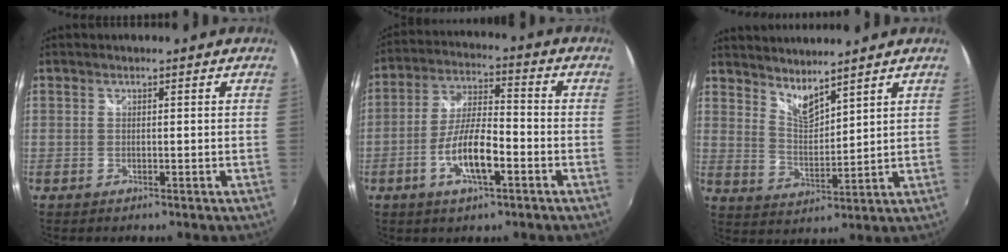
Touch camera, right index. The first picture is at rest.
{"total": 10.2, "force": [-4.1, 2.7, 8.9], "torque": [-0.180, -0.001, -0.076]}
{"total": 6.3, "force": [5.6, 1.0, 2.6], "torque": [-0.041, -0.008, 0.102]}